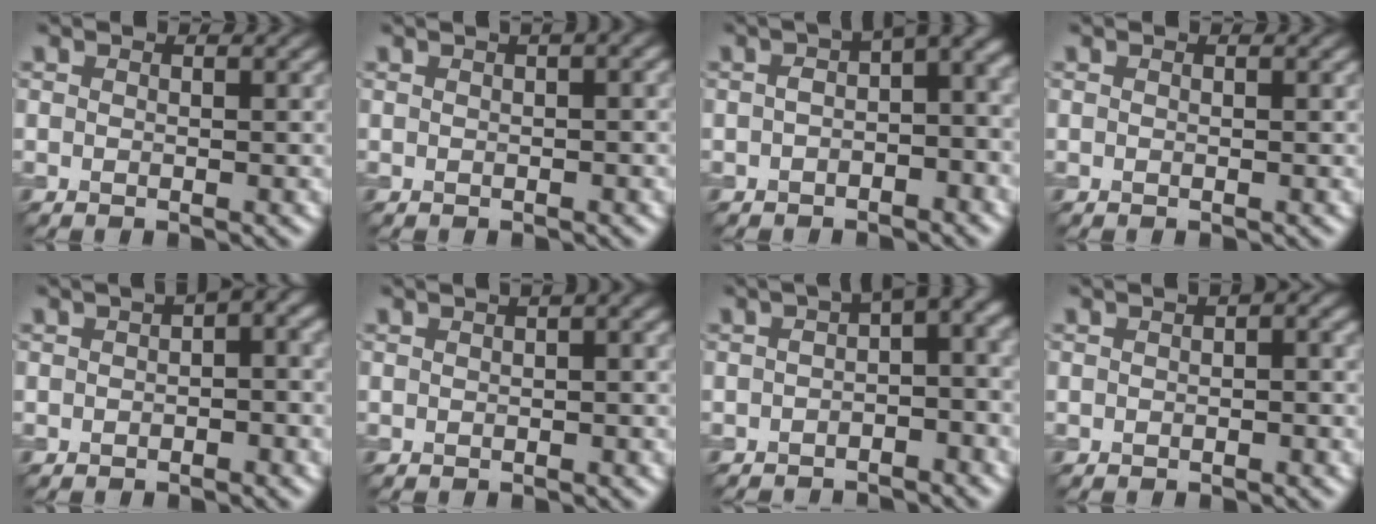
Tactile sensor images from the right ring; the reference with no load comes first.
{"total": 4.2, "force": [1.7, 1.8, 3.4], "torque": [-0.029, 0.029, 0.008]}
{"total": 6.0, "force": [0.2, 2.9, 5.2], "torque": [-0.057, 0.017, -0.006]}
{"total": 0.0}
{"total": 4.0, "force": [0.7, 1.9, 3.5], "torque": [-0.028, 0.013, 0.002]}
{"total": 3.7, "force": [1.3, 1.4, 3.1], "torque": [-0.028, 0.017, 0.007]}
{"total": 6.4, "force": [-1.2, 2.6, 5.7], "torque": [-0.061, 0.001, -0.024]}
{"total": 2.1, "force": [0.3, 0.9, 1.8], "torque": [-0.018, 0.008, 0.002]}